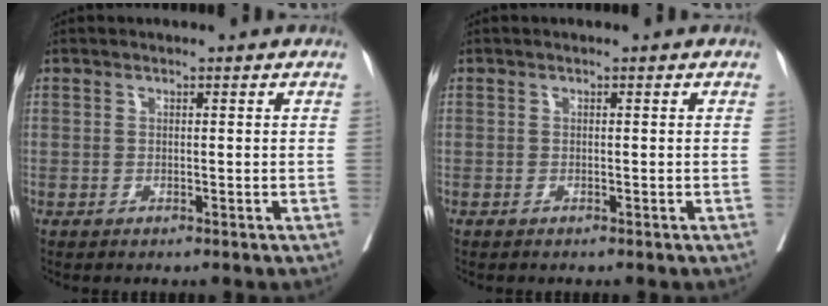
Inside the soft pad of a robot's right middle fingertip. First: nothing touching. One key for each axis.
{"total": 0.0}